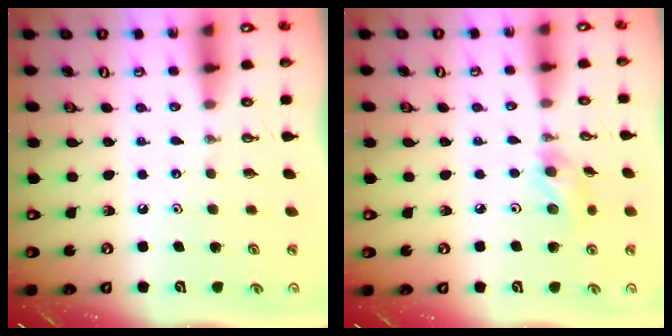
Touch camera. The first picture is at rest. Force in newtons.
{"total": 6.9, "press": 6.8, "slide": 0.9}